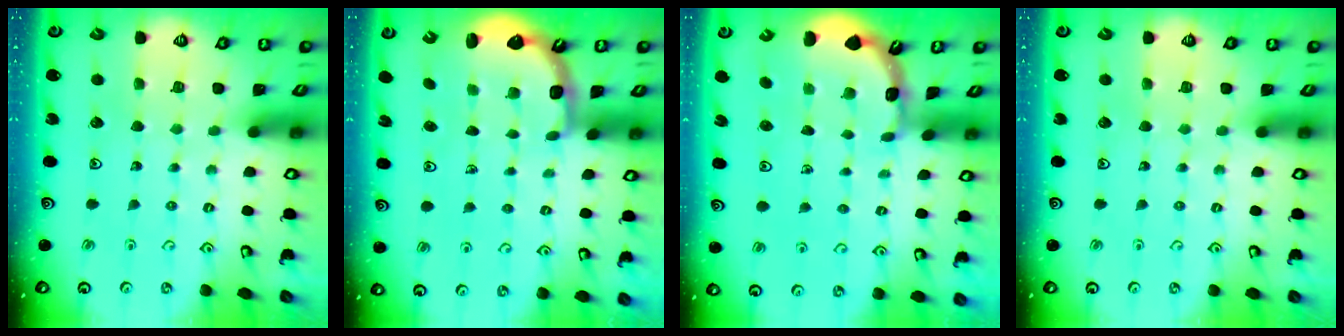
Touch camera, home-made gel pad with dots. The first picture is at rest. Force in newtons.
{"total": 2.6, "press": 2.2, "slide": 1.4}
{"total": 1.9, "press": 1.9, "slide": 0.1}
{"total": 0.0}